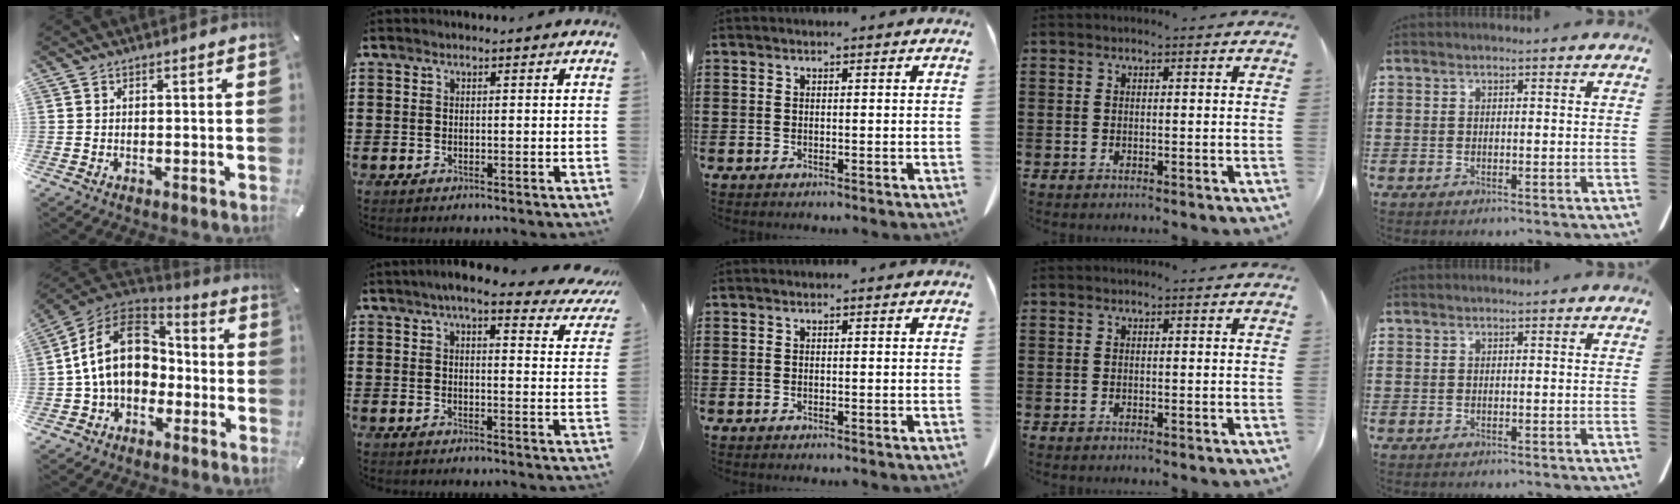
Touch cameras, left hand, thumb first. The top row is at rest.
{"thumb": {"total": 16.9, "force": [-0.2, 12.9, 11.0], "torque": [-0.221, 0.023, -0.006]}, "index": {"total": 6.7, "force": [5.7, 0.5, 3.5], "torque": [-0.078, -0.016, 0.098]}}